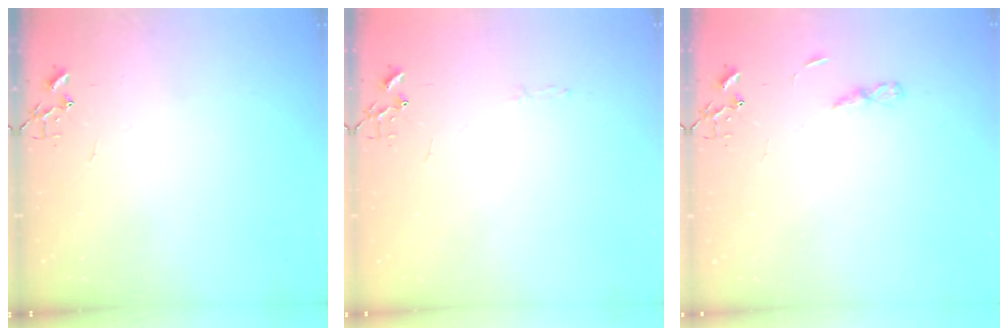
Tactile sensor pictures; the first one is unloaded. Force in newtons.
{"total": 2.8, "press": 2.8, "slide": 0.4}
{"total": 2.9, "press": 2.9, "slide": 0.3}